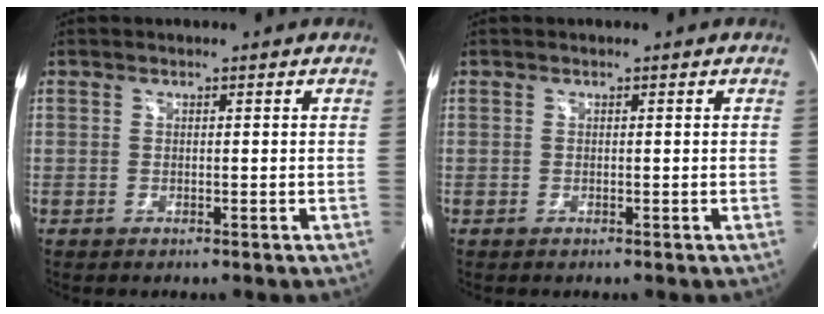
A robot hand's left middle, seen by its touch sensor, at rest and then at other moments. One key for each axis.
{"total": 0.0}